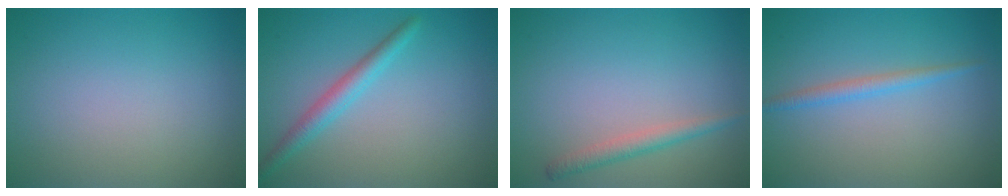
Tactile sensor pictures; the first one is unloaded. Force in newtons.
{"total": 2.3, "press": 2.3, "slide": 0.0}
{"total": 1.8, "press": 1.8, "slide": 0.1}
{"total": 1.6, "press": 1.6, "slide": 0.0}